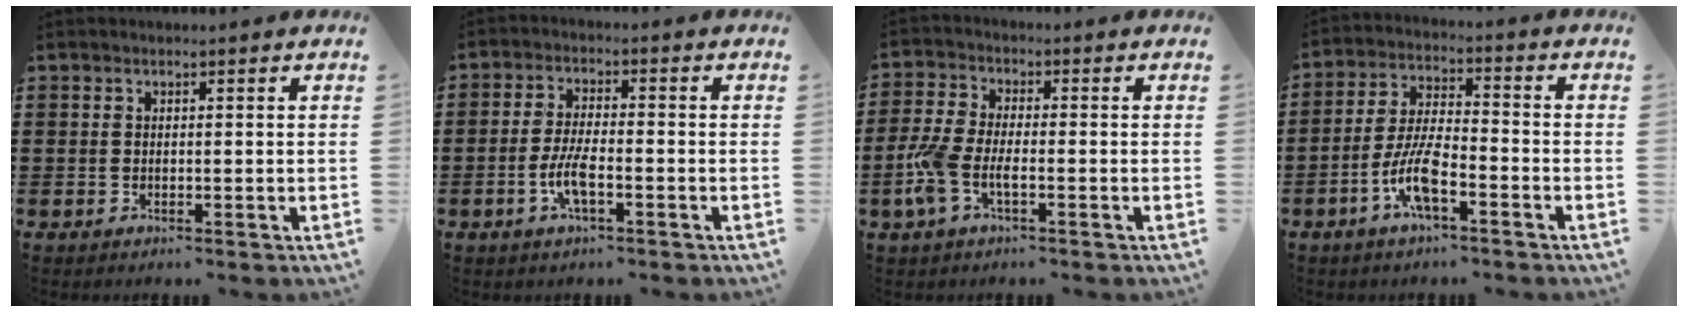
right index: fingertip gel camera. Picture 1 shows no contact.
{"total": 4.9, "force": [-1.9, 1.4, 4.3], "torque": [-0.100, -0.005, -0.042]}
{"total": 5.4, "force": [-1.9, 2.2, 4.6], "torque": [-0.119, -0.009, -0.043]}
{"total": 8.1, "force": [-4.0, 2.4, 6.6], "torque": [-0.154, -0.008, -0.080]}